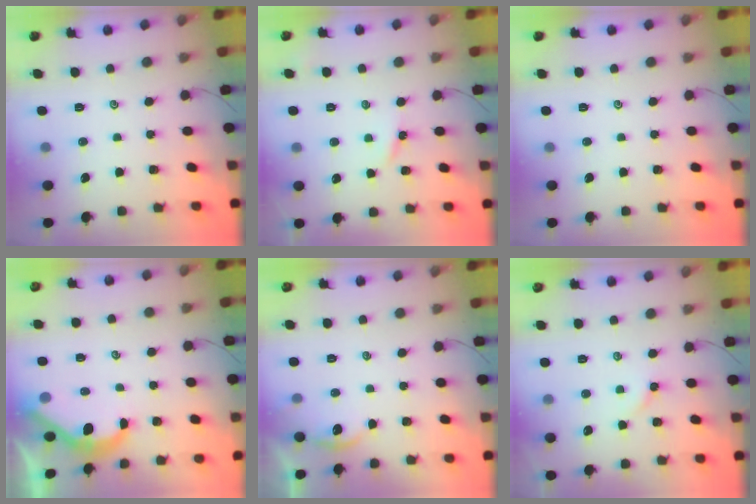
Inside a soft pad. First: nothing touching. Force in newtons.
{"total": 3.8, "press": 3.8, "slide": 0.4}
{"total": 0.0}
{"total": 5.7, "press": 5.7, "slide": 0.8}
{"total": 2.4, "press": 2.4, "slide": 0.1}
{"total": 3.0, "press": 3.0, "slide": 0.5}